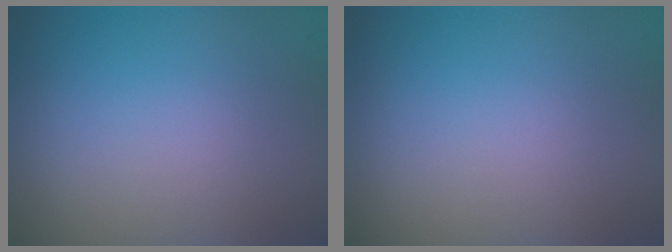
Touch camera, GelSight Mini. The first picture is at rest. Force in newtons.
{"total": 0.0}